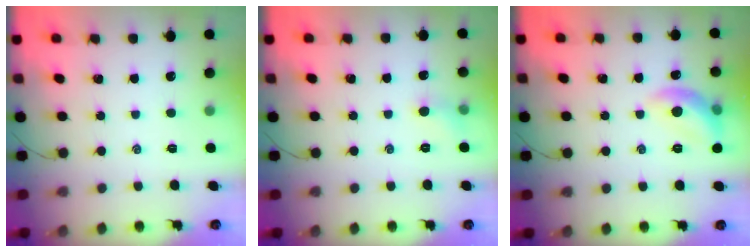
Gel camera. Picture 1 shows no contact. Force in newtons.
{"total": 4.1, "press": 3.8, "slide": 1.4}
{"total": 10.6, "press": 10.6, "slide": 0.3}